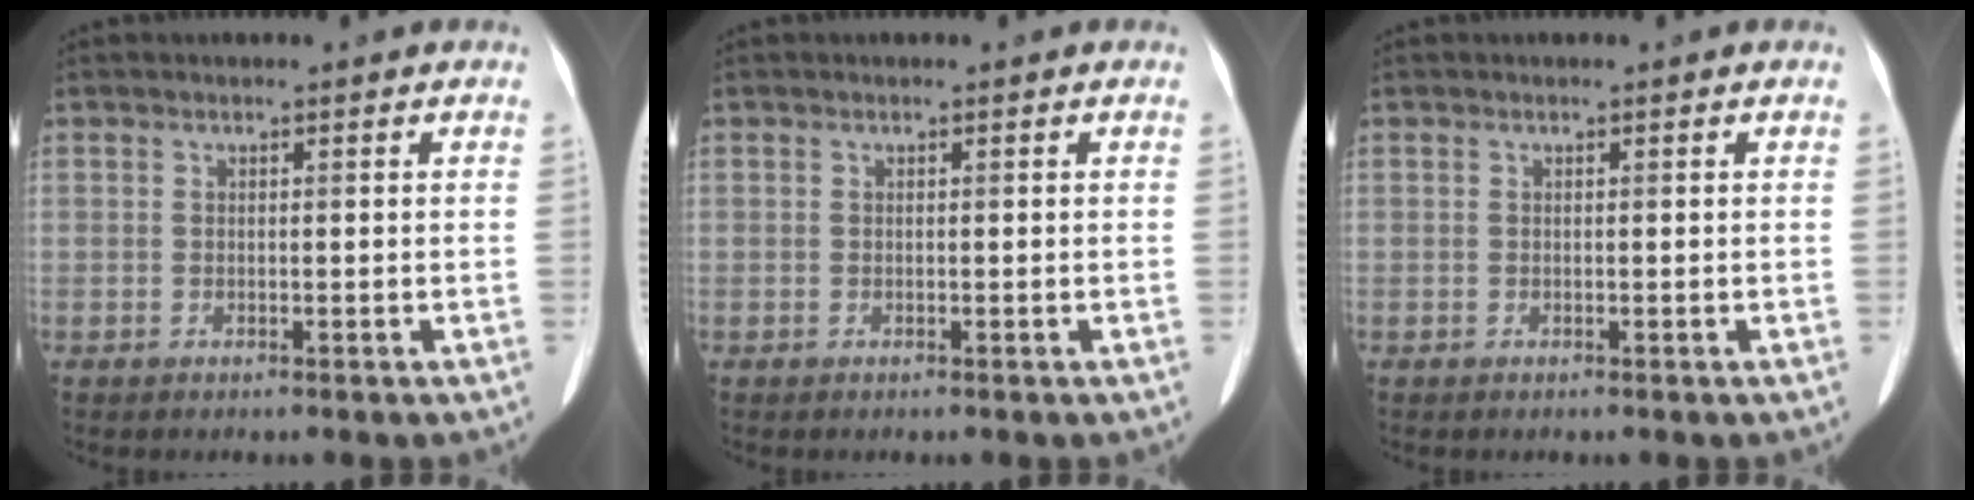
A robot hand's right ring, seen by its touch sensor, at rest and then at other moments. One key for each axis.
{"total": 0.0}
{"total": 0.0}